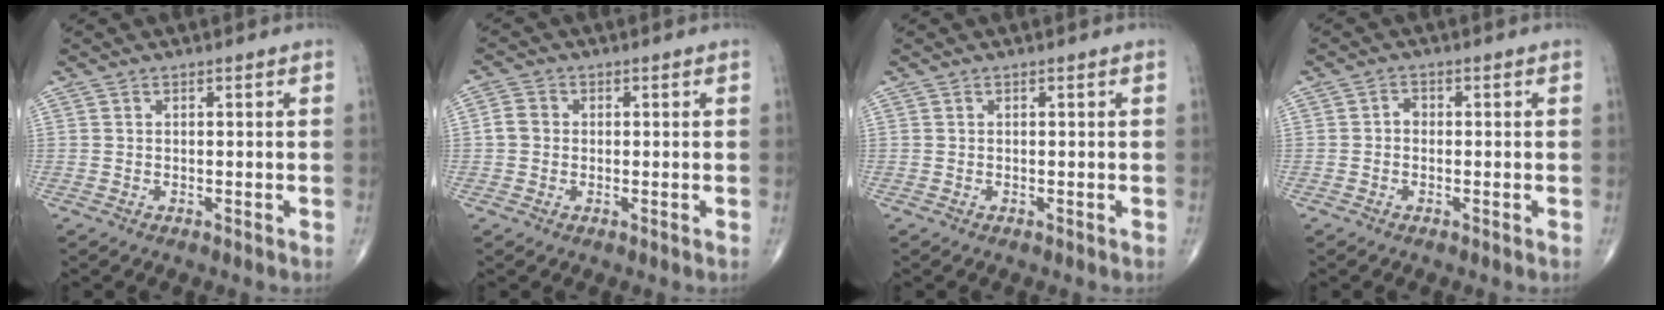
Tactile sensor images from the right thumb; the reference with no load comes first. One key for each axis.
{"total": 3.1, "fx": -0.1, "fy": 2.7, "fz": 1.5, "tx": -0.023, "ty": 0.009, "tz": -0.007}
{"total": 0.0}
{"total": 1.6, "fx": -0.2, "fy": 1.2, "fz": 0.9, "tx": -0.004, "ty": 0.005, "tz": -0.009}